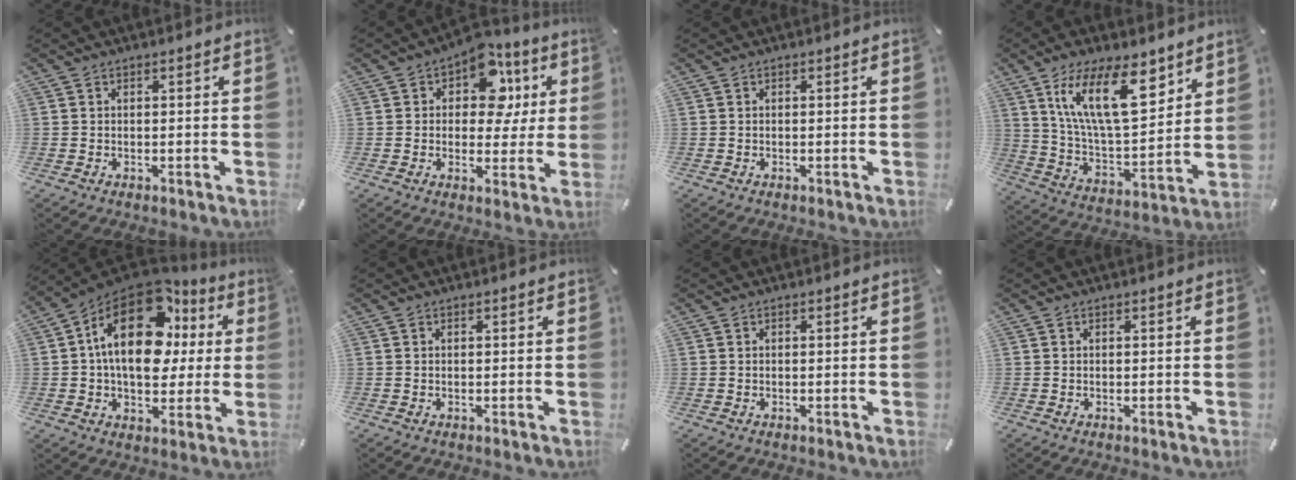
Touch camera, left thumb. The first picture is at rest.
{"total": 13.0, "force": [5.0, 8.9, 8.1], "torque": [-0.105, -0.024, 0.087]}
{"total": 0.0}
{"total": 19.4, "force": [10.8, 8.2, 13.9], "torque": [-0.272, -0.045, 0.180]}
{"total": 22.2, "force": [6.0, 13.9, 16.3], "torque": [-0.277, -0.025, 0.100]}
{"total": 0.0}
{"total": 0.0}
{"total": 0.0}